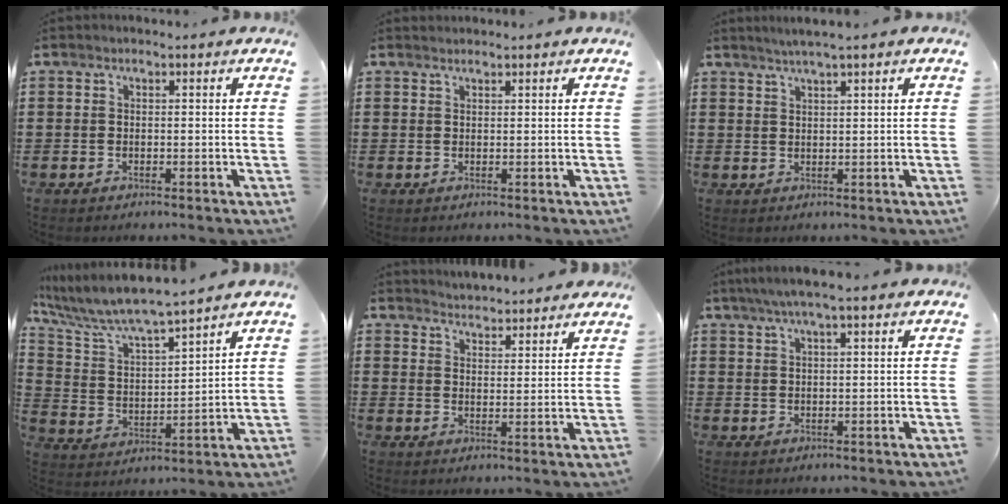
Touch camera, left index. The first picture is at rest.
{"total": 0.7, "force": [0.7, 0.1, 0.1], "torque": [-0.003, -0.001, 0.015]}
{"total": 2.0, "force": [1.6, -0.4, 1.1], "torque": [-0.022, 0.001, 0.030]}
{"total": 6.7, "force": [6.0, 0.5, 2.8], "torque": [-0.084, -0.040, 0.098]}
{"total": 3.9, "force": [3.9, 0.3, -0.4], "torque": [-0.006, -0.019, 0.071]}
{"total": 4.0, "force": [2.6, 0.3, 3.1], "torque": [-0.063, 0.004, 0.045]}